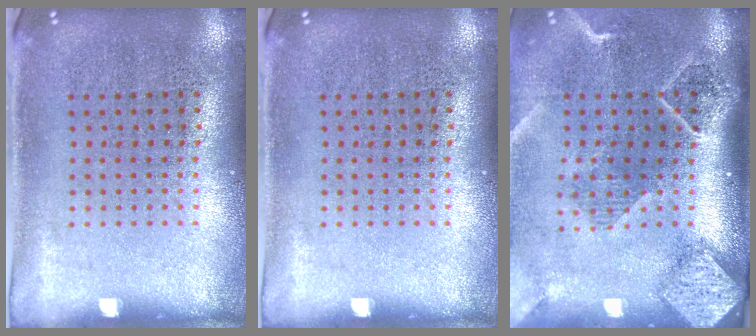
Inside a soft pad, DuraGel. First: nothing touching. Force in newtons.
{"total": 0.0}
{"total": 2.6, "press": 2.0, "slide": 1.6}